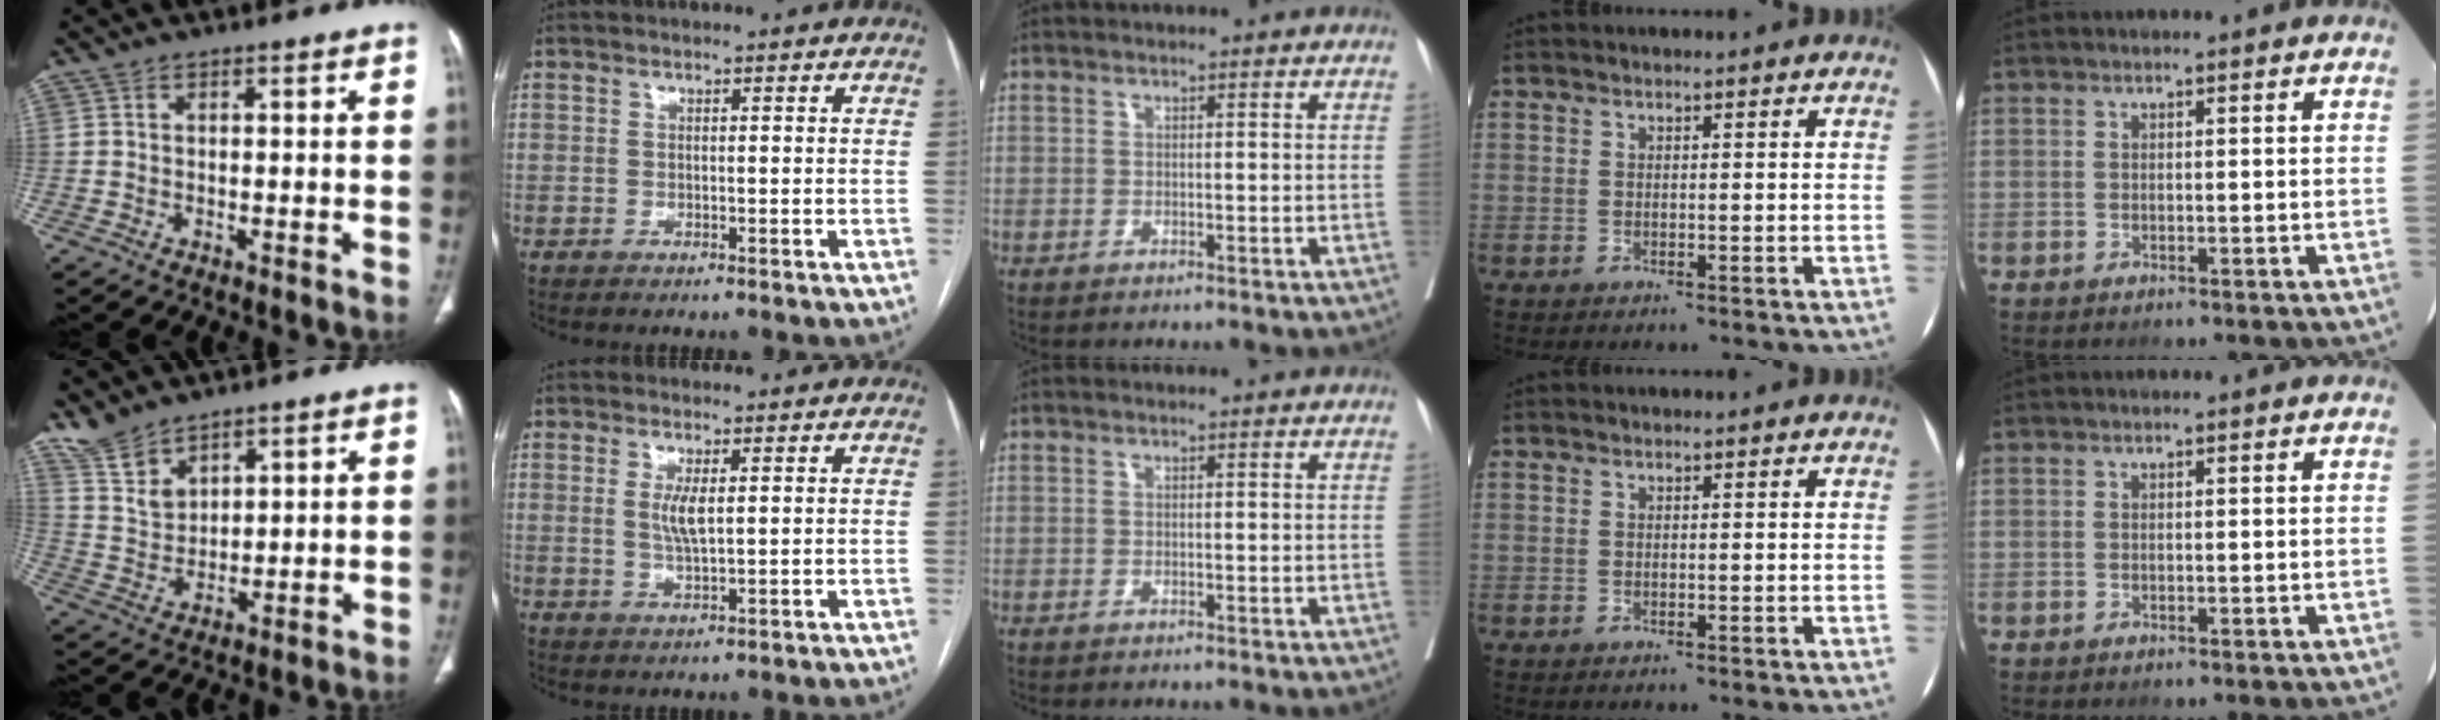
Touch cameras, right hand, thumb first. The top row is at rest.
{"thumb": {"total": 6.5, "force": [5.6, 2.7, 1.9], "torque": [-0.031, -0.027, 0.127]}, "index": {"total": 3.6, "force": [0.7, 0.9, 3.4], "torque": [-0.073, -0.002, 0.017]}}